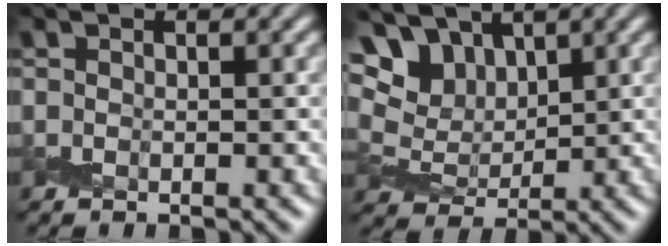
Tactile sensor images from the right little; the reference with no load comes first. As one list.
[{"total": 9.5, "force": [5.6, 5.5, 5.3], "torque": [-0.121, 0.019, 0.086]}]